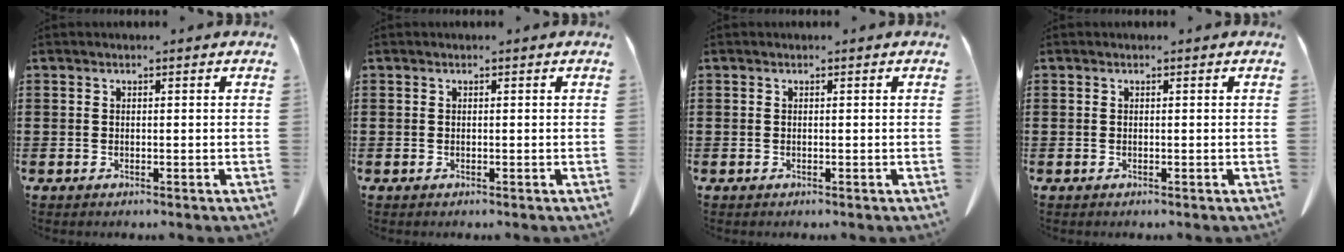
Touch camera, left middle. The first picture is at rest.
{"total": 0.0}
{"total": 0.0}
{"total": 0.0}